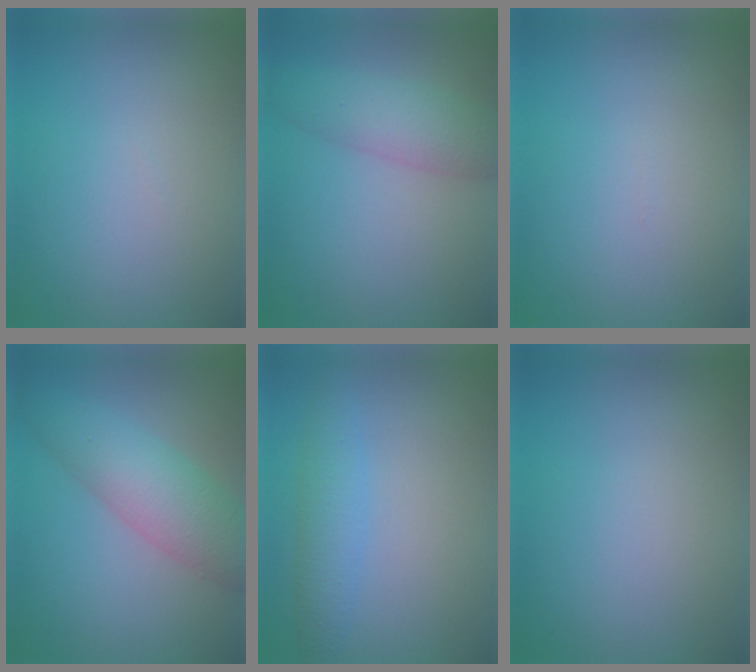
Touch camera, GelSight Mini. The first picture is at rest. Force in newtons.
{"total": 4.5, "press": 4.5, "slide": 0.2}
{"total": 0.0}
{"total": 6.0, "press": 6.0, "slide": 0.2}
{"total": 2.8, "press": 2.8, "slide": 0.0}
{"total": 0.0}